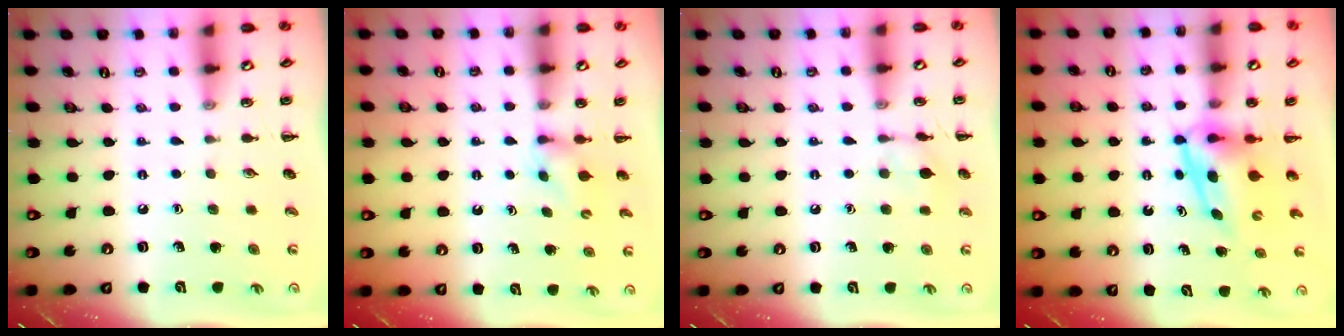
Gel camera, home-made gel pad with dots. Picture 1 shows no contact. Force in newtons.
{"total": 2.8, "press": 2.5, "slide": 1.3}
{"total": 7.5, "press": 7.2, "slide": 1.9}
{"total": 7.3, "press": 7.1, "slide": 1.4}